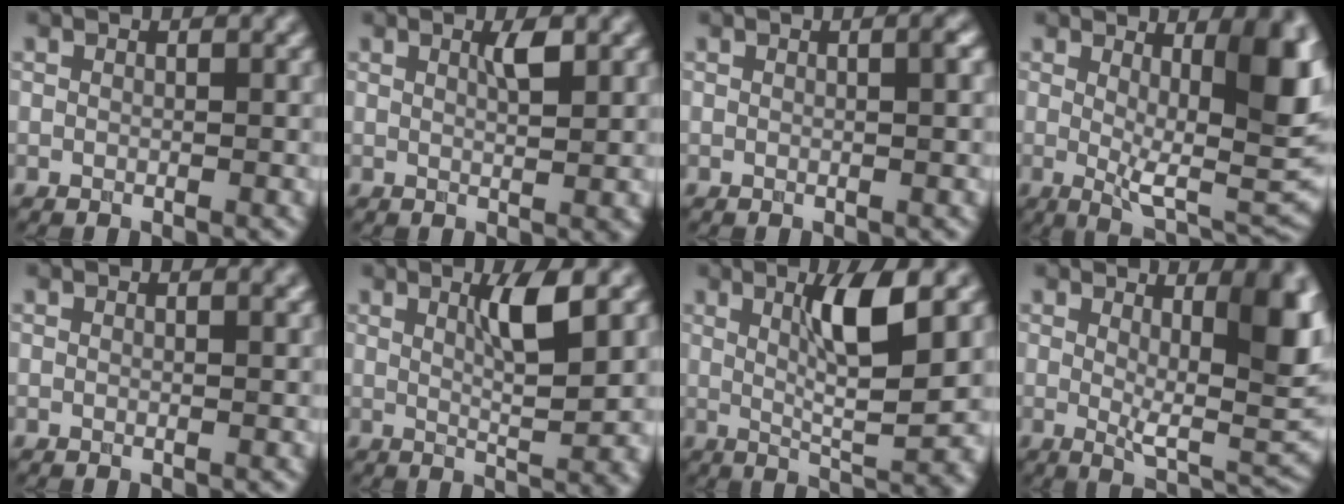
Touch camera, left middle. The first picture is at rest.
{"total": 2.2, "force": [0.9, 0.3, 2.0], "torque": [-0.031, 0.000, 0.011]}
{"total": 1.0, "force": [0.1, 0.1, 1.0], "torque": [-0.011, 0.004, -0.001]}
{"total": 10.7, "force": [1.9, 3.9, 9.8], "torque": [-0.134, -0.022, 0.037]}
{"total": 0.8, "force": [0.4, 0.2, 0.6], "torque": [-0.005, 0.002, 0.005]}
{"total": 5.1, "force": [1.6, 0.9, 4.8], "torque": [-0.079, -0.008, 0.030]}
{"total": 7.2, "force": [2.0, 1.4, 6.8], "torque": [-0.103, -0.010, 0.037]}
{"total": 9.1, "force": [2.2, 3.3, 8.2], "torque": [-0.118, -0.019, 0.043]}